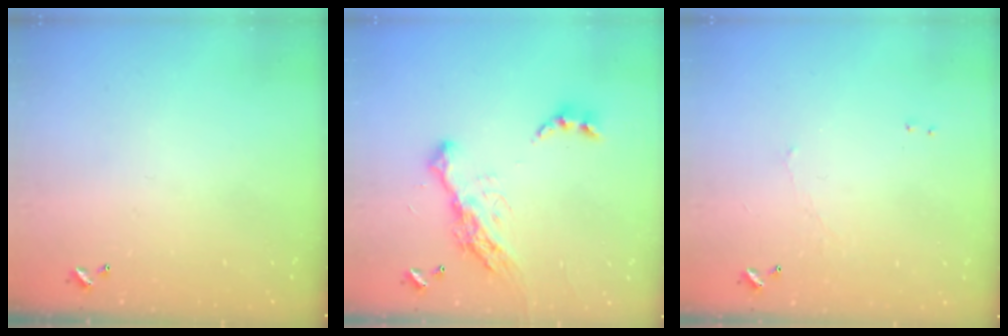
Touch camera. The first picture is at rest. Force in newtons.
{"total": 15.6, "press": 15.5, "slide": 1.6}
{"total": 0.7, "press": 0.5, "slide": 0.5}